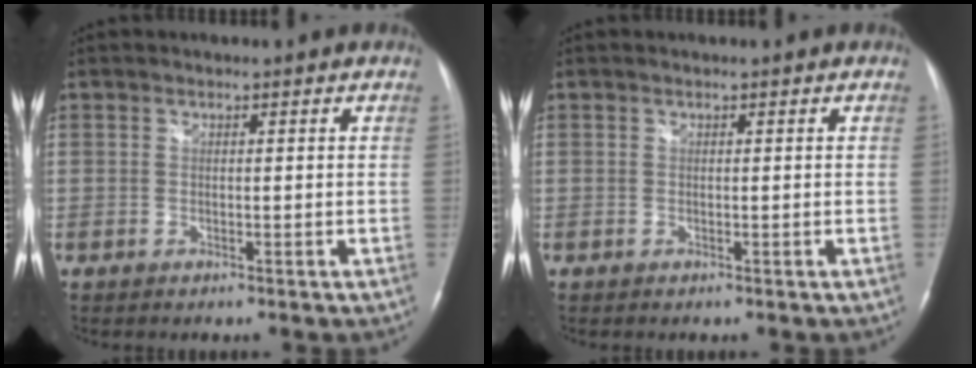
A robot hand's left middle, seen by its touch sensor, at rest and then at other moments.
{"total": 0.0}